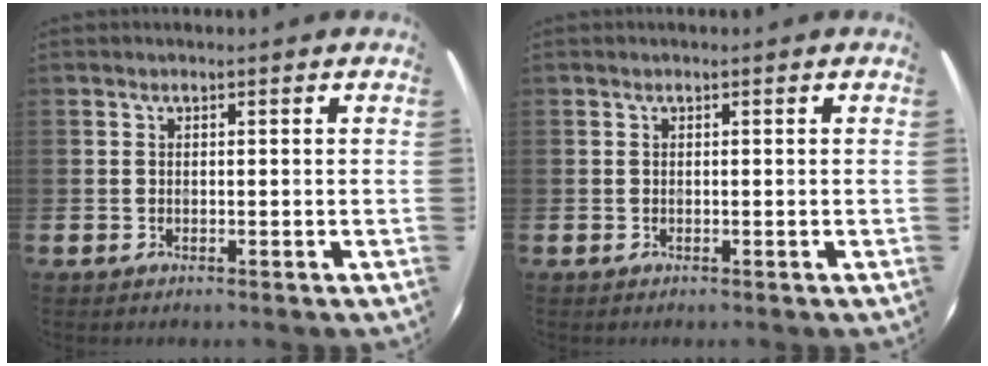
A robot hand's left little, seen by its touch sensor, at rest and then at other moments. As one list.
[{"total": 0.0}]